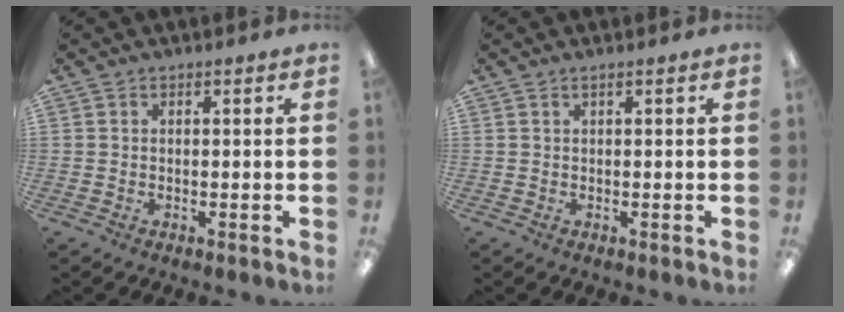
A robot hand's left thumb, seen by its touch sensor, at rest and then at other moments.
{"total": 0.7, "force": [0.4, 0.0, 0.6], "torque": [-0.012, 0.001, 0.006]}